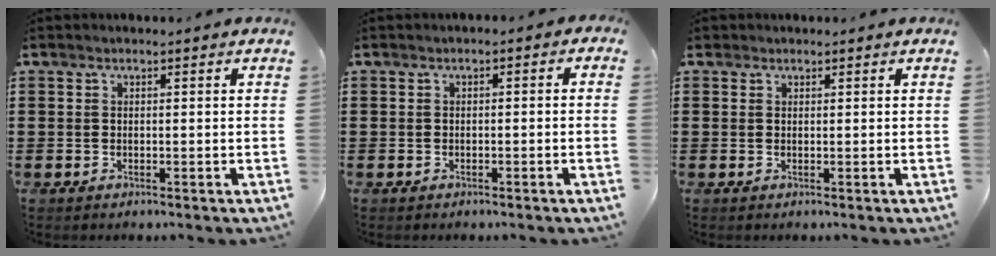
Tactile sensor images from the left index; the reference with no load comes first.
{"total": 1.0, "force": [-0.8, 0.5, 0.2], "torque": [-0.008, 0.002, -0.018]}
{"total": 0.9, "force": [0.6, 0.6, 0.1], "torque": [-0.006, 0.005, 0.011]}